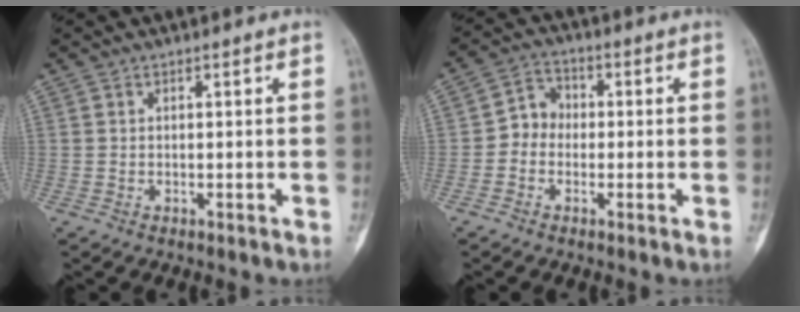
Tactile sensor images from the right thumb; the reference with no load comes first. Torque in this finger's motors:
{"motor_torque": [0.05, -0.01, 0.24, -0.24, 0.04]}